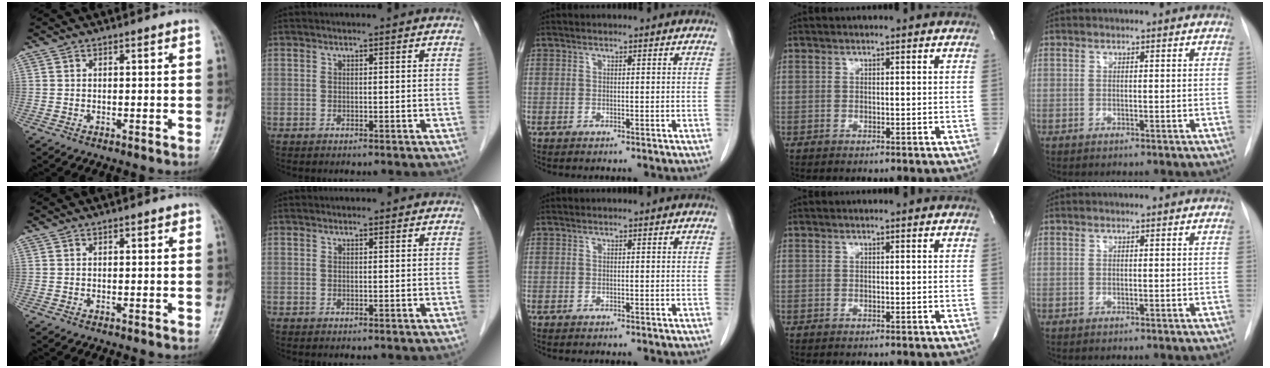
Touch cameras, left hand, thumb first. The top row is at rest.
{"thumb": {"total": 1.0, "force": [0.4, 0.5, 0.7], "torque": [-0.006, 0.001, 0.003]}, "index": {"total": 0.9, "force": [0.9, 0.3, 0.0], "torque": [-0.010, 0.004, 0.011]}}